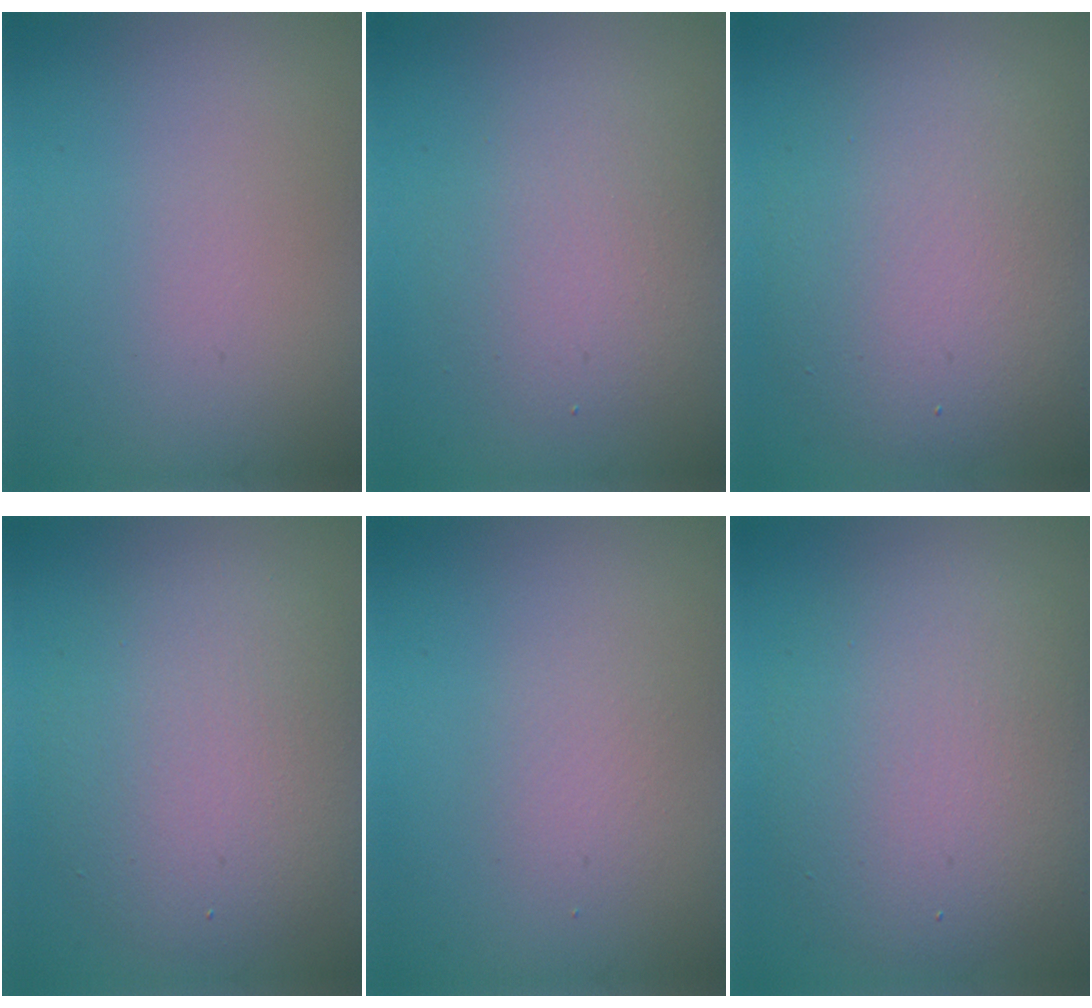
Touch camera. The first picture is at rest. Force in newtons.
{"total": 3.7, "press": 3.7, "slide": 0.2}
{"total": 8.1, "press": 8.1, "slide": 0.5}
{"total": 7.0, "press": 7.0, "slide": 0.5}
{"total": 1.3, "press": 1.3, "slide": 0.1}
{"total": 8.1, "press": 8.1, "slide": 0.3}